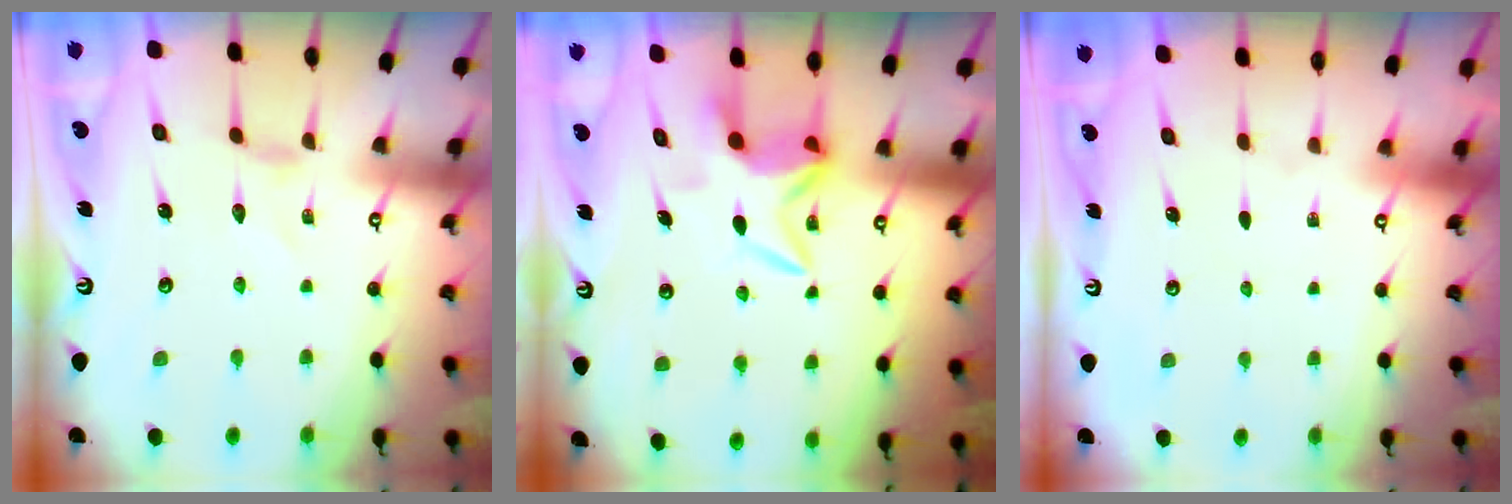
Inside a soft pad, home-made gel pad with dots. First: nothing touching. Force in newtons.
{"total": 7.1, "press": 7.1, "slide": 0.4}
{"total": 0.0}